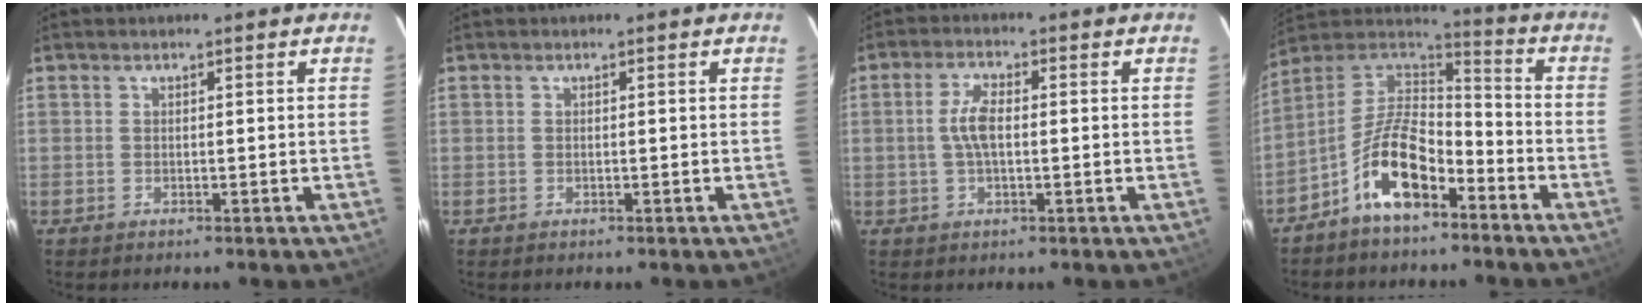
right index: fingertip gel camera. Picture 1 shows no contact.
{"total": 0.0}
{"total": 4.9, "force": [0.0, 2.0, 4.4], "torque": [-0.092, 0.007, 0.000]}
{"total": 12.7, "force": [-7.1, 5.6, 8.9], "torque": [-0.181, 0.017, -0.134]}